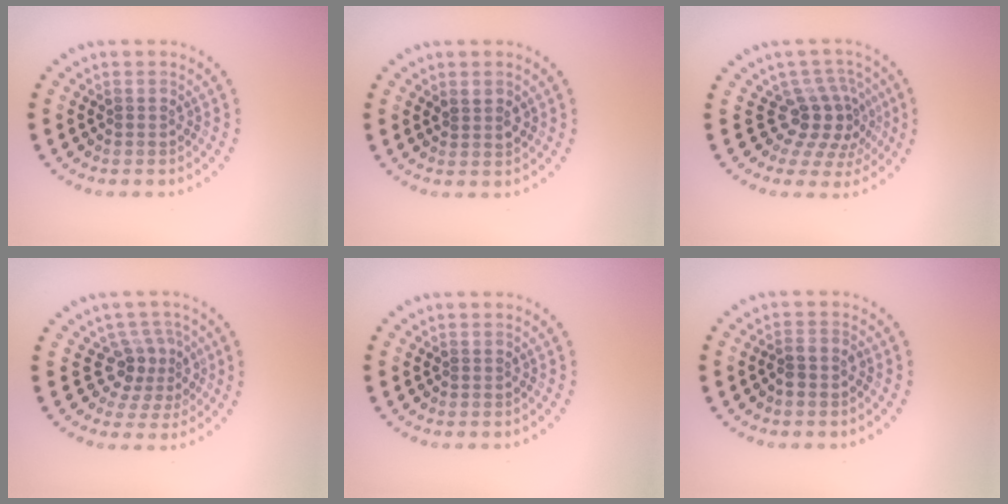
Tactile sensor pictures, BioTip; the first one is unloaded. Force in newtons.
{"total": 1.3, "press": 1.1, "slide": 0.7}
{"total": 4.0, "press": 2.8, "slide": 2.9}
{"total": 3.2, "press": 2.3, "slide": 2.3}
{"total": 0.0}
{"total": 1.1, "press": 0.9, "slide": 0.7}